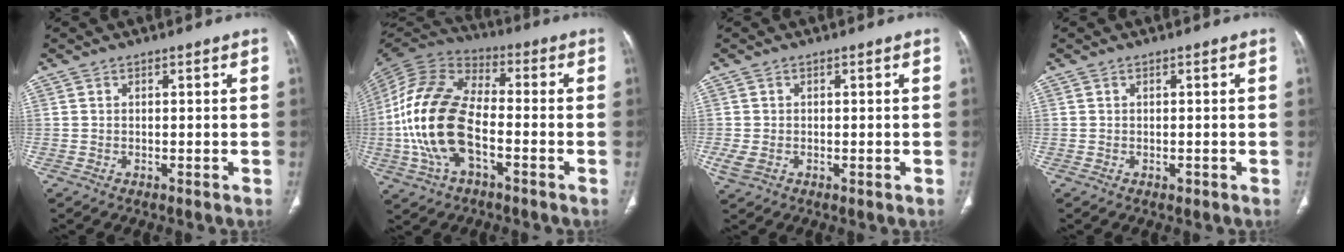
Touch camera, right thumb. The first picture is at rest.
{"total": 18.7, "force": [-3.8, 10.1, 15.2], "torque": [-0.312, 0.027, -0.074]}
{"total": 2.7, "force": [-0.6, 1.9, 1.8], "torque": [-0.046, -0.001, -0.006]}
{"total": 0.6, "force": [-0.1, 0.4, 0.4], "torque": [-0.002, 0.000, -0.002]}